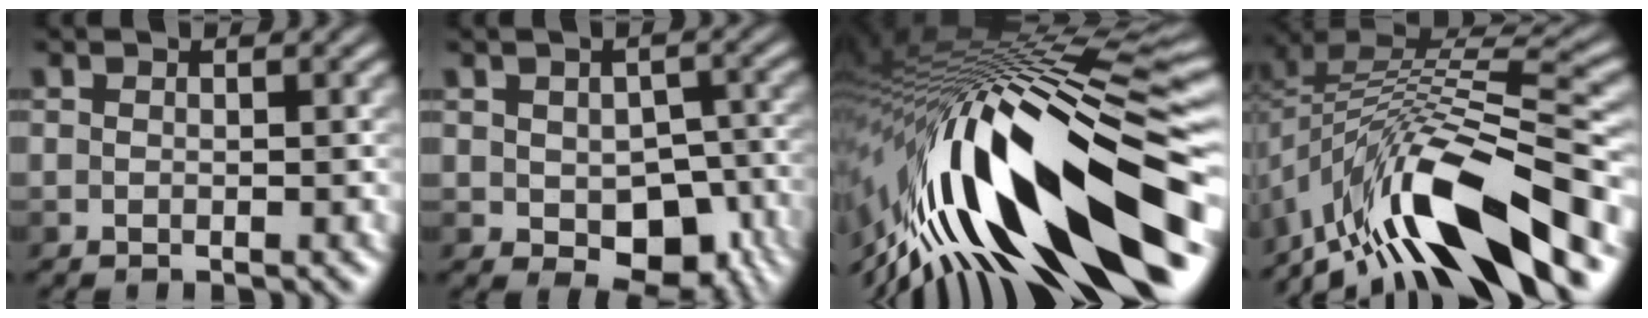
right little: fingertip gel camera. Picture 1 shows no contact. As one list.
[{"total": 5.5, "force": [-2.2, 3.6, 3.6], "torque": [-0.054, -0.010, -0.026]}, {"total": 16.7, "force": [-5.4, 4.5, 15.2], "torque": [-0.267, 0.032, -0.104]}, {"total": 13.4, "force": [-9.1, 4.1, 8.9], "torque": [-0.168, 0.019, -0.158]}]